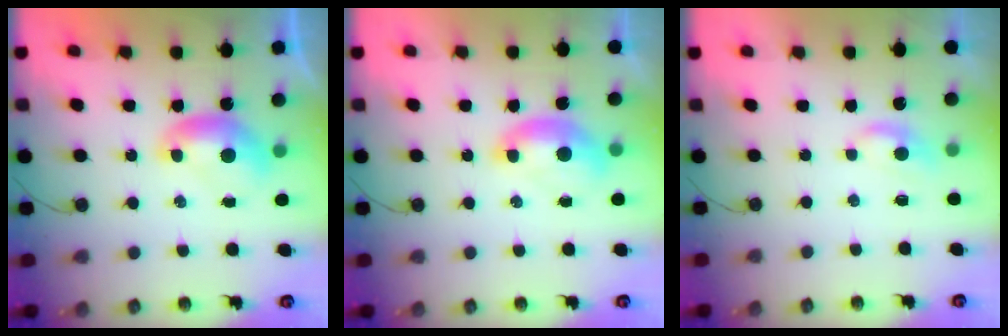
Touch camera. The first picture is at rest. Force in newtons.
{"total": 1.5, "press": 1.4, "slide": 0.6}
{"total": 1.1, "press": 1.0, "slide": 0.4}